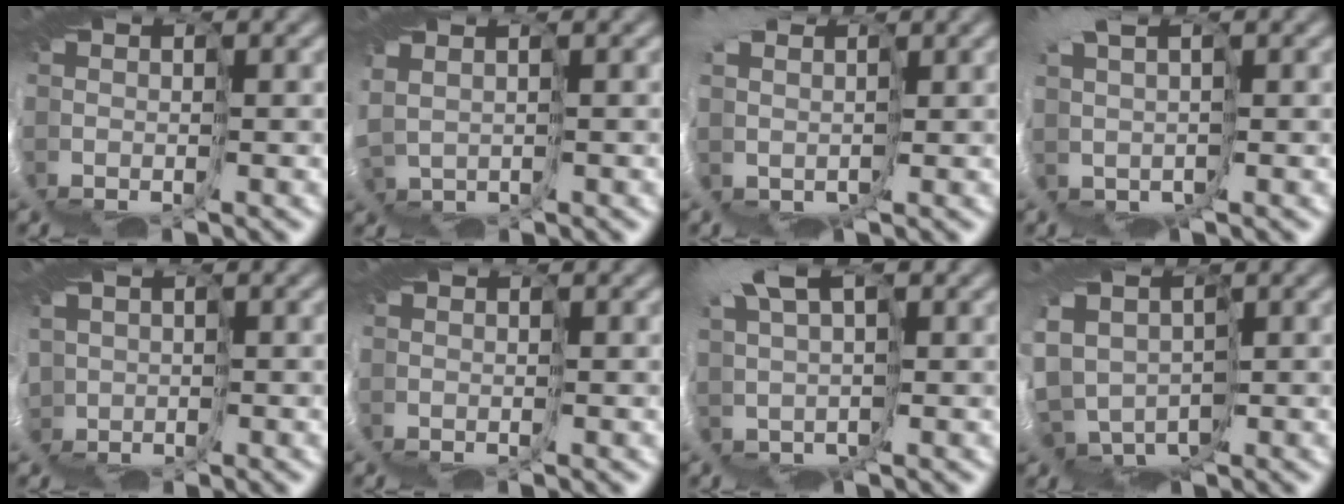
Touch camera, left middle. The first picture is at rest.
{"total": 2.6, "force": [1.6, 1.5, 1.4], "torque": [-0.058, 0.008, 0.040]}
{"total": 5.2, "force": [1.8, 4.1, 2.7], "torque": [-0.059, -0.022, 0.023]}
{"total": 2.3, "force": [1.1, 1.1, 1.7], "torque": [-0.055, -0.009, 0.007]}
{"total": 4.2, "force": [0.3, 3.6, 2.1], "torque": [-0.082, -0.009, 0.003]}
{"total": 0.0}
{"total": 4.7, "force": [2.3, 2.2, 3.5], "torque": [-0.100, 0.000, 0.026]}
{"total": 8.2, "force": [-0.7, 5.6, 6.0], "torque": [-0.121, -0.020, -0.011]}